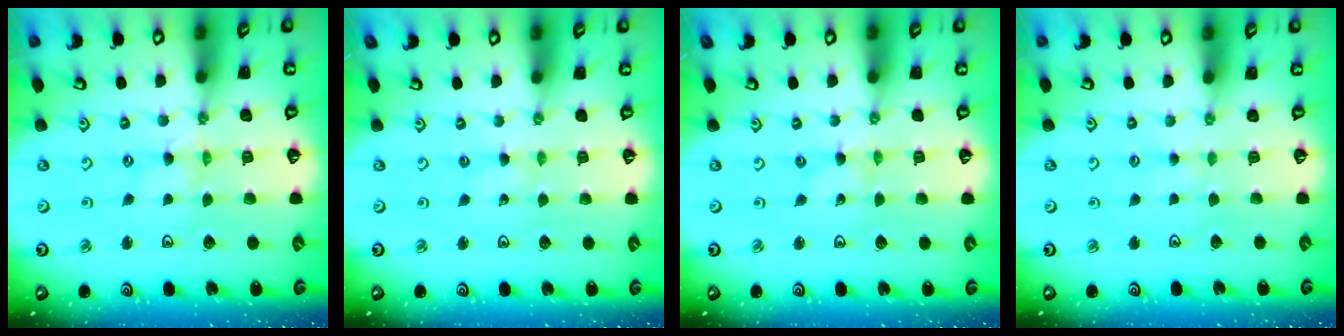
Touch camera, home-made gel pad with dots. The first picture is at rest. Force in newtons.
{"total": 0.6, "press": 0.6, "slide": 0.1}
{"total": 0.0}
{"total": 2.0, "press": 2.0, "slide": 0.3}